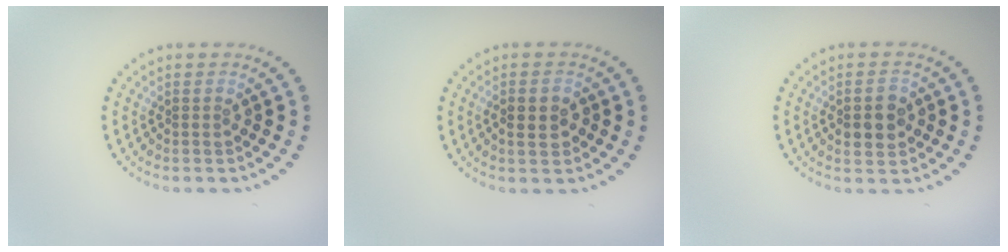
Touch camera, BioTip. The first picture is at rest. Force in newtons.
{"total": 2.5, "press": 2.5, "slide": 0.2}
{"total": 3.2, "press": 3.2, "slide": 0.2}